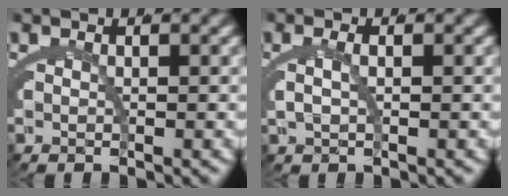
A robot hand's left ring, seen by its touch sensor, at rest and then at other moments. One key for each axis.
{"total": 1.6, "fx": 0.0, "fy": 0.5, "fz": 1.5, "tx": -0.035, "ty": 0.004, "tz": 0.002}